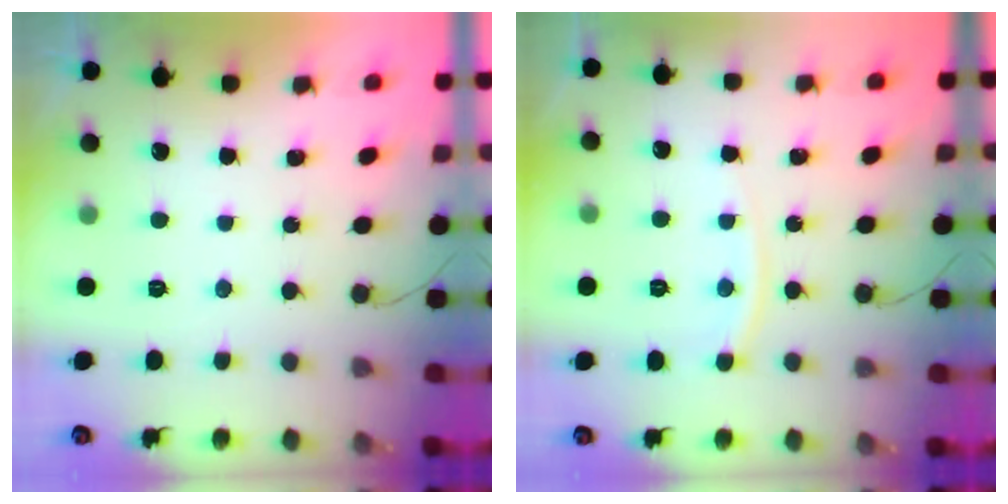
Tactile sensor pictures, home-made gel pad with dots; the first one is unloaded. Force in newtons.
{"total": 6.2, "press": 6.2, "slide": 0.8}